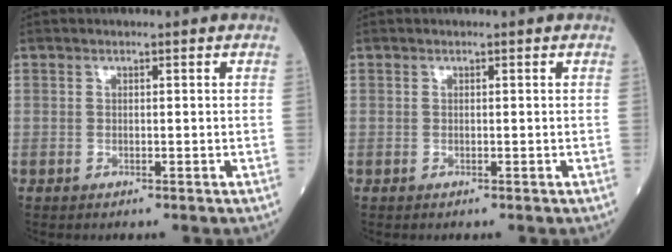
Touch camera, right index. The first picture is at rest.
{"total": 0.0}